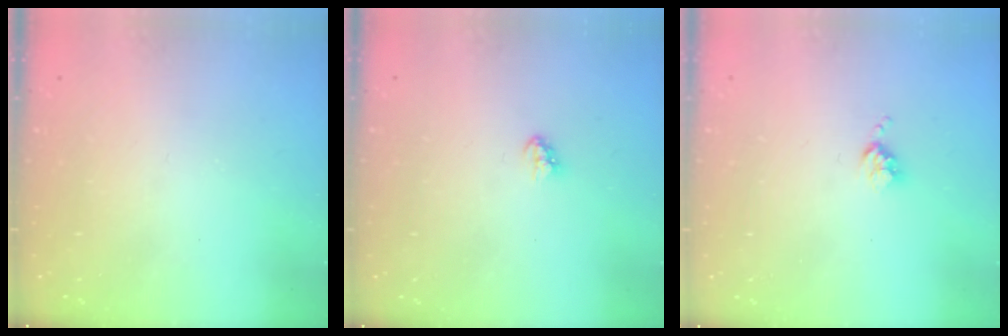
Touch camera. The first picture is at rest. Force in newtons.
{"total": 2.9, "press": 2.9, "slide": 0.2}
{"total": 3.6, "press": 3.6, "slide": 0.4}